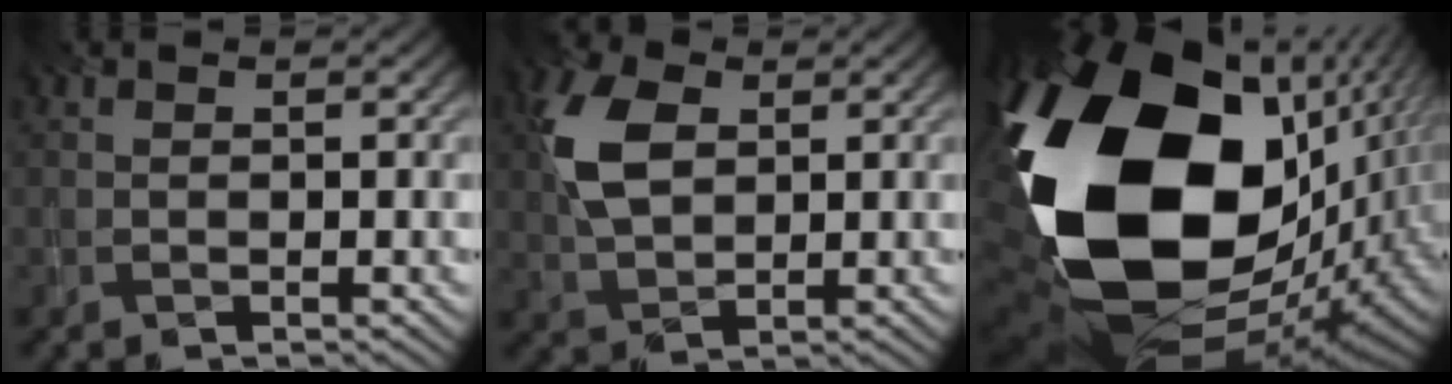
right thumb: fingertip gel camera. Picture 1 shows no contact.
{"total": 7.6, "force": [2.1, 4.7, 5.7], "torque": [-0.143, 0.010, 0.038]}
{"total": 23.4, "force": [1.2, 15.4, 17.7], "torque": [-0.420, -0.069, 0.051]}